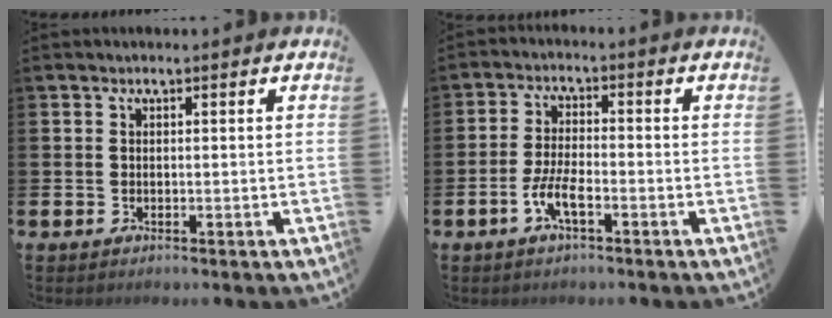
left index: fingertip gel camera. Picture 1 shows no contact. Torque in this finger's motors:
{"motor_torque": [0.73, 0.63, 0.47, 0.15]}